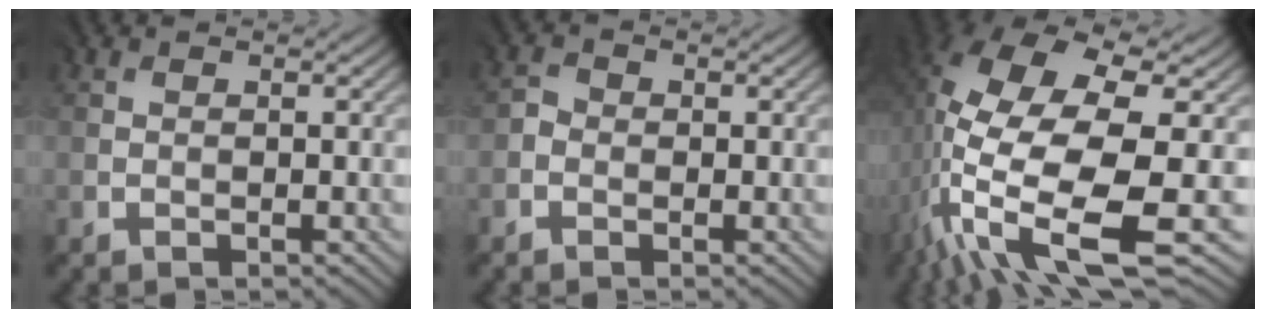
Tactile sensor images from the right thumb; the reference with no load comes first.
{"total": 1.3, "force": [-1.0, 0.8, -0.2], "torque": [0.004, -0.002, -0.023]}
{"total": 16.2, "force": [-2.8, 6.9, 14.4], "torque": [-0.311, -0.013, -0.045]}